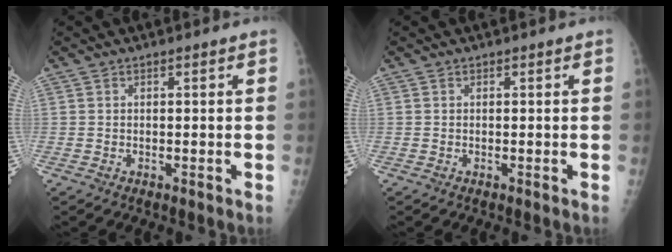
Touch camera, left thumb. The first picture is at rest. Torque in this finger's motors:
{"motor_torque": [0.00, 0.00, 0.00, 0.00, 0.00]}